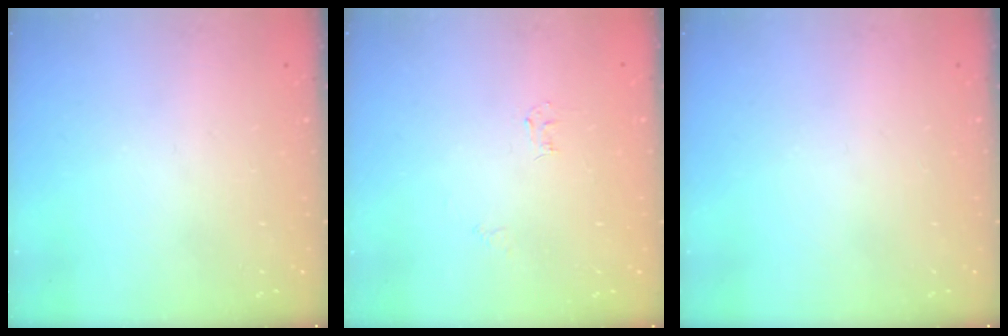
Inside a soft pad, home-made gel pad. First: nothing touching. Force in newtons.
{"total": 2.7, "press": 2.7, "slide": 0.4}
{"total": 0.0}